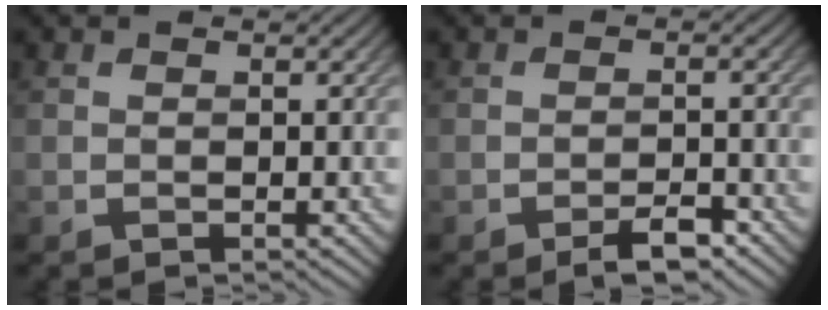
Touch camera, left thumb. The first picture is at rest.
{"total": 3.1, "force": [-2.2, 0.8, 2.0], "torque": [-0.030, 0.005, -0.038]}